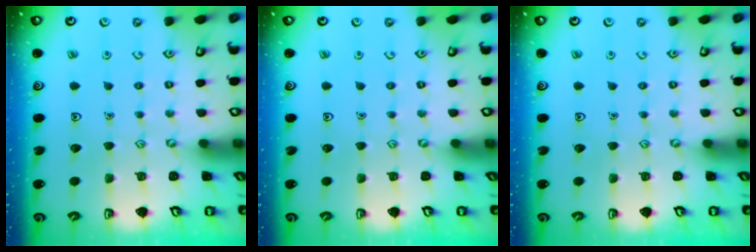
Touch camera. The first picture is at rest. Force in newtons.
{"total": 0.0}
{"total": 0.0}